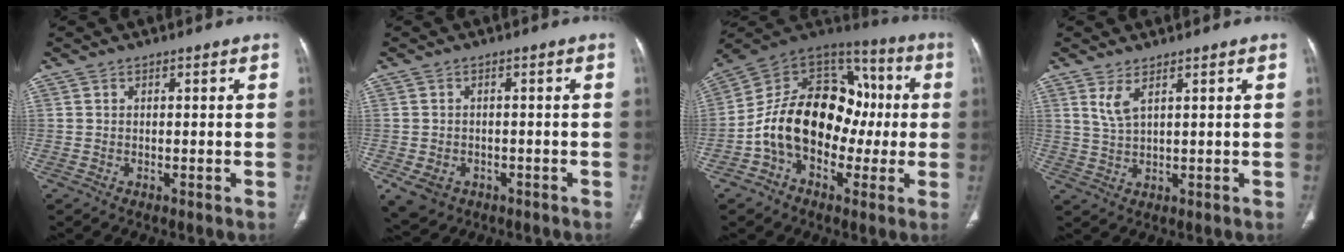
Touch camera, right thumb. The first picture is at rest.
{"total": 5.7, "force": [-2.5, 4.5, 2.5], "torque": [-0.046, 0.010, -0.026]}
{"total": 20.6, "force": [-2.5, 14.8, 14.1], "torque": [-0.197, 0.062, -0.047]}
{"total": 3.6, "force": [2.0, 1.0, 2.8], "torque": [-0.064, -0.012, 0.050]}